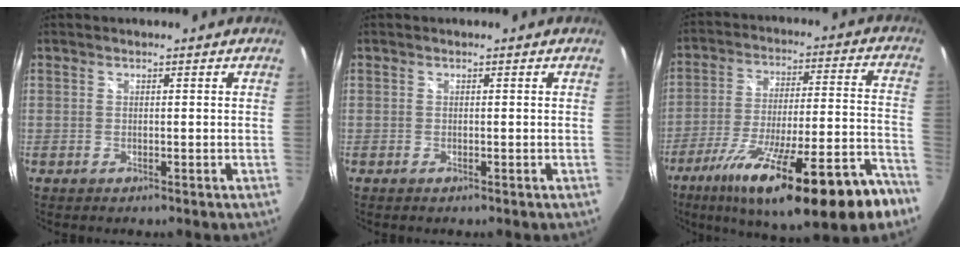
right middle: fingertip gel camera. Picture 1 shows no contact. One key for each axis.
{"total": 0.0}
{"total": 27.2, "fx": -17.9, "fy": 3.9, "fz": 20.0, "tx": -0.328, "ty": -0.062, "tz": -0.271}